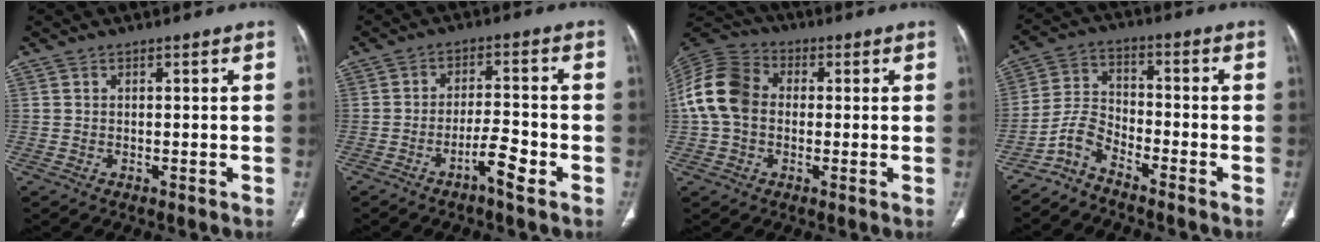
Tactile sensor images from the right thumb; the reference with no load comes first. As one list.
[{"total": 5.7, "force": [-3.2, 1.0, 4.6], "torque": [-0.083, 0.023, -0.056]}, {"total": 12.2, "force": [0.3, 9.2, 7.9], "torque": [-0.156, 0.031, -0.004]}, {"total": 5.6, "force": [-4.7, 1.9, 2.2], "torque": [-0.045, 0.042, -0.108]}]